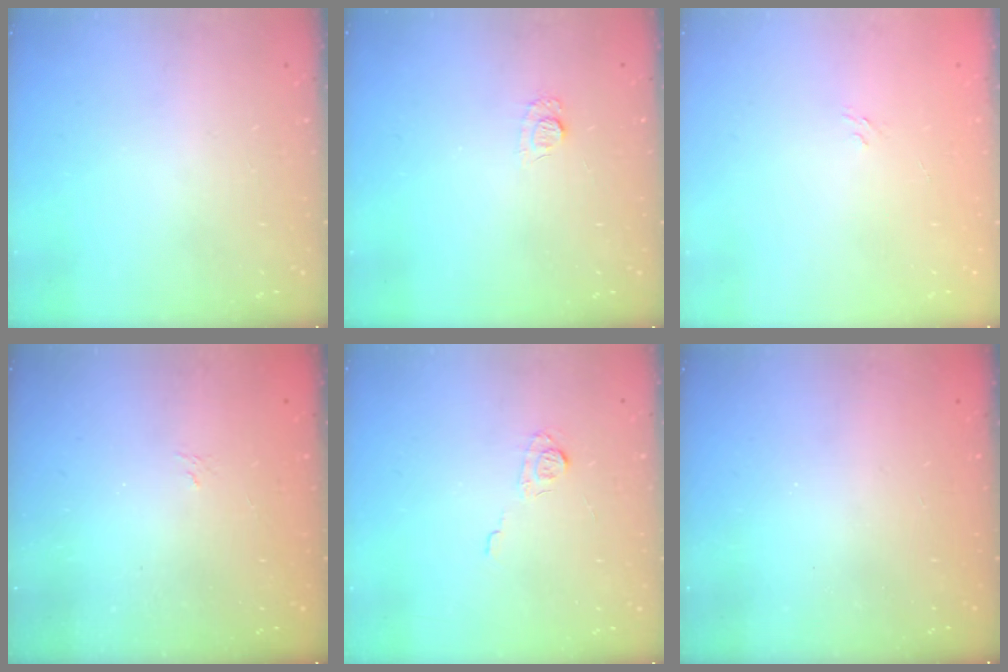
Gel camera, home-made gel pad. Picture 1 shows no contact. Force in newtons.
{"total": 5.7, "press": 5.6, "slide": 0.8}
{"total": 2.9, "press": 2.6, "slide": 1.1}
{"total": 1.1, "press": 0.4, "slide": 1.1}
{"total": 5.8, "press": 5.7, "slide": 0.8}
{"total": 2.3, "press": 2.2, "slide": 0.8}